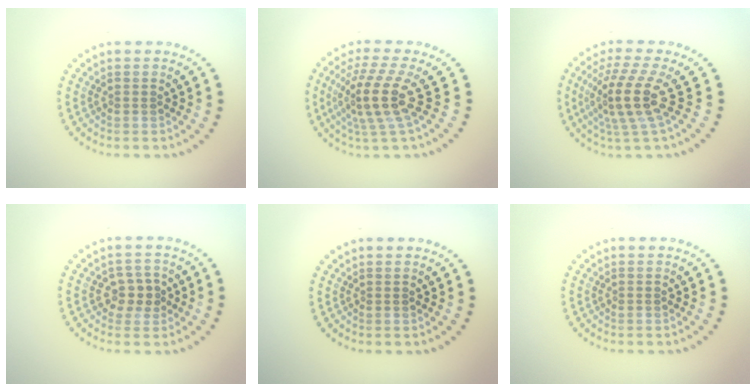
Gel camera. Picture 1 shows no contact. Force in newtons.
{"total": 4.6, "press": 3.5, "slide": 3.1}
{"total": 4.6, "press": 3.5, "slide": 3.1}
{"total": 2.4, "press": 2.2, "slide": 0.8}
{"total": 0.0}
{"total": 0.0}